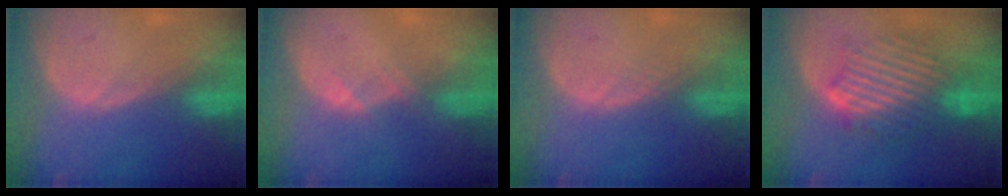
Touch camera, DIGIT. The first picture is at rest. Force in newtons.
{"total": 1.1, "press": 1.0, "slide": 0.2}
{"total": 1.0, "press": 1.0, "slide": 0.1}
{"total": 9.0, "press": 8.8, "slide": 1.8}